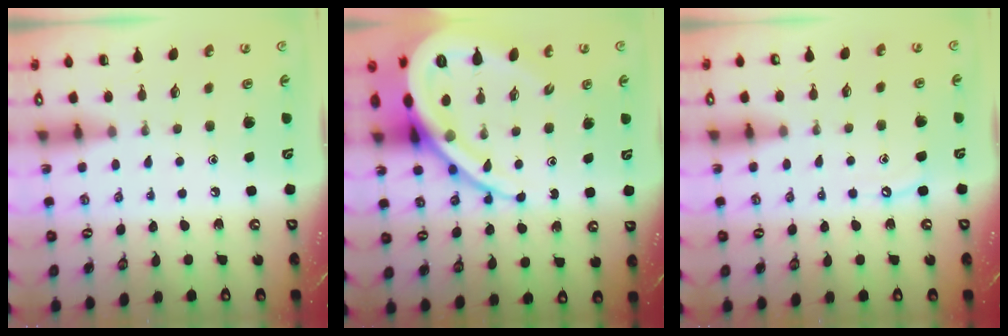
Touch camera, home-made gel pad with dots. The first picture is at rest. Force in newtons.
{"total": 19.7, "press": 19.6, "slide": 2.1}
{"total": 4.0, "press": 4.0, "slide": 0.5}